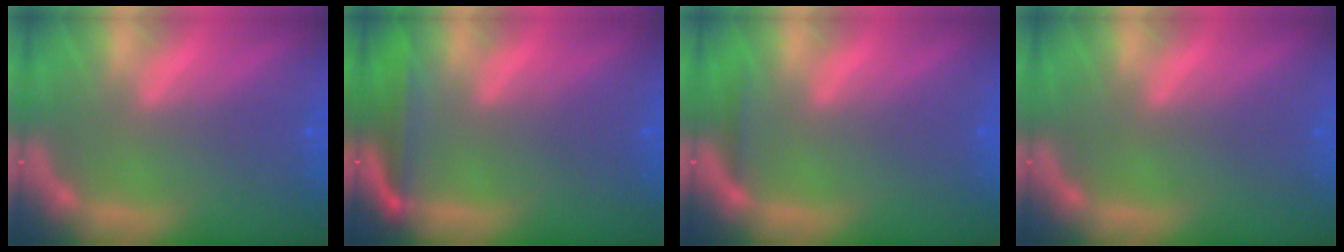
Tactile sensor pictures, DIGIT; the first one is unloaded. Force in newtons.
{"total": 4.0}
{"total": 0.9}
{"total": 0.0}